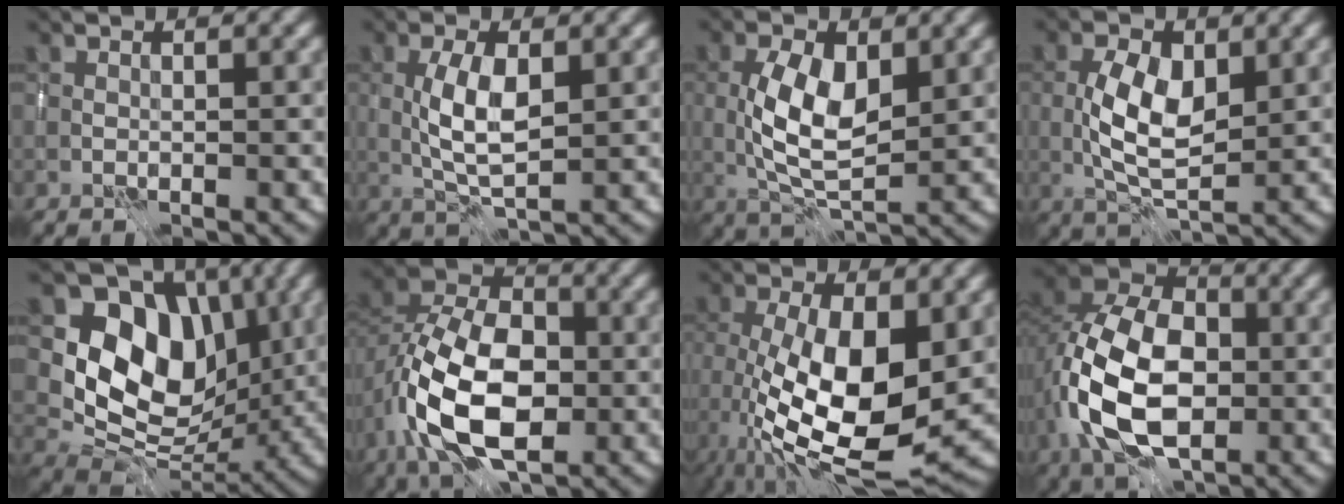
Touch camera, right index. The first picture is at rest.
{"total": 4.3, "force": [0.1, 1.6, 4.0], "torque": [-0.085, 0.001, 0.002]}
{"total": 6.1, "force": [0.7, 2.9, 5.3], "torque": [-0.109, -0.002, 0.014]}
{"total": 5.5, "force": [0.3, 2.7, 4.7], "torque": [-0.095, -0.001, 0.006]}
{"total": 9.3, "force": [1.8, 7.2, 5.7], "torque": [-0.094, -0.018, 0.028]}
{"total": 11.0, "force": [-3.4, 6.7, 8.1], "torque": [-0.150, 0.000, -0.071]}
{"total": 12.0, "force": [-1.3, 5.1, 10.8], "torque": [-0.191, -0.018, -0.020]}
{"total": 11.4, "force": [-2.3, 7.5, 8.3], "torque": [-0.166, -0.004, -0.053]}